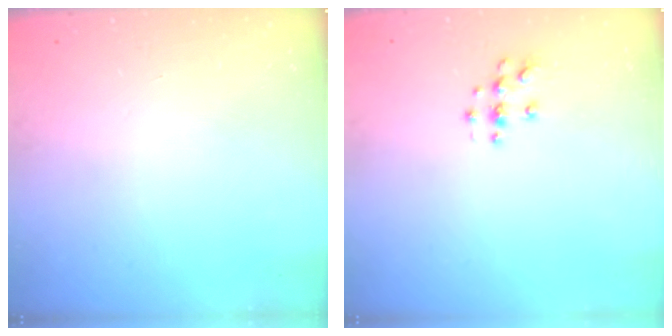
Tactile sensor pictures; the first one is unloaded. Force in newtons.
{"total": 4.0, "press": 4.0, "slide": 0.5}